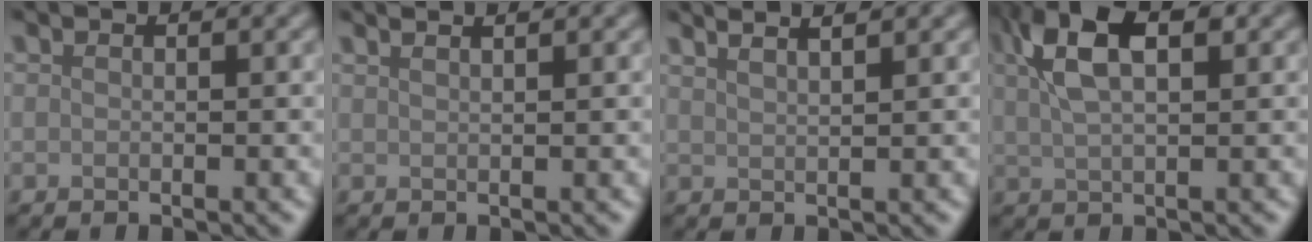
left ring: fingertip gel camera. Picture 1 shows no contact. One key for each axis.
{"total": 2.7, "fx": 2.0, "fy": 1.1, "fz": 1.5, "tx": 0.001, "ty": 0.009, "tz": -0.004}
{"total": 4.4, "fx": 3.3, "fy": 1.5, "fz": 2.5, "tx": -0.007, "ty": 0.030, "tz": 0.010}
{"total": 7.2, "fx": 2.8, "fy": 3.2, "fz": 5.8, "tx": -0.118, "ty": 0.018, "tz": 0.047}